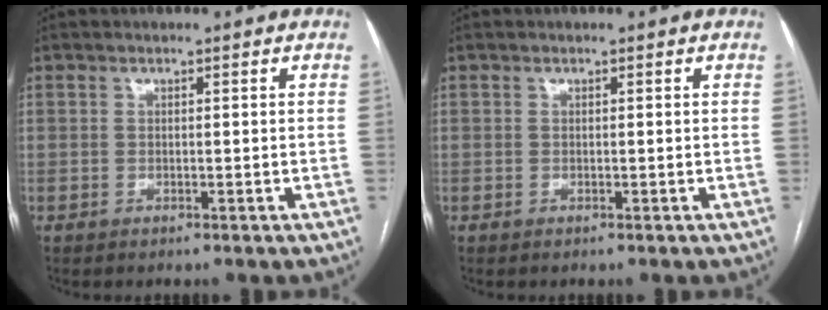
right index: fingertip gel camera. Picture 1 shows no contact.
{"total": 0.0}